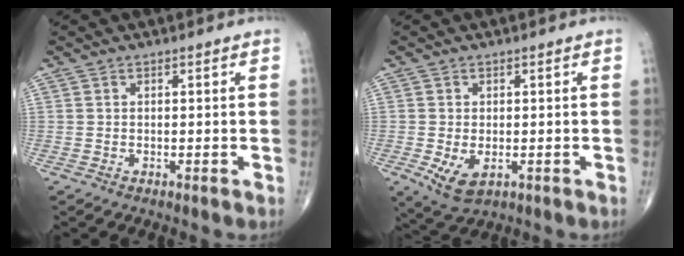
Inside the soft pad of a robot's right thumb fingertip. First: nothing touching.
{"total": 5.4, "force": [-1.3, 3.1, 4.2], "torque": [-0.079, -0.011, -0.013]}